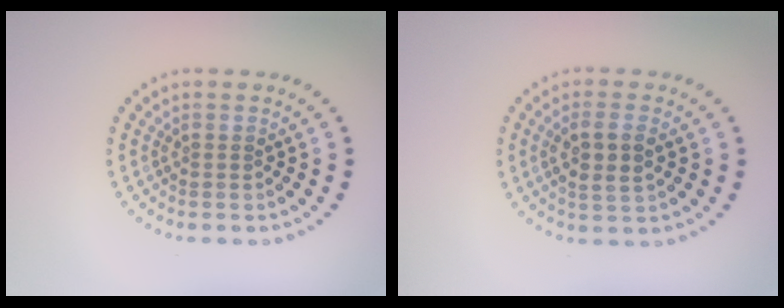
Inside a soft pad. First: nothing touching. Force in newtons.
{"total": 3.0, "press": 2.9, "slide": 0.8}